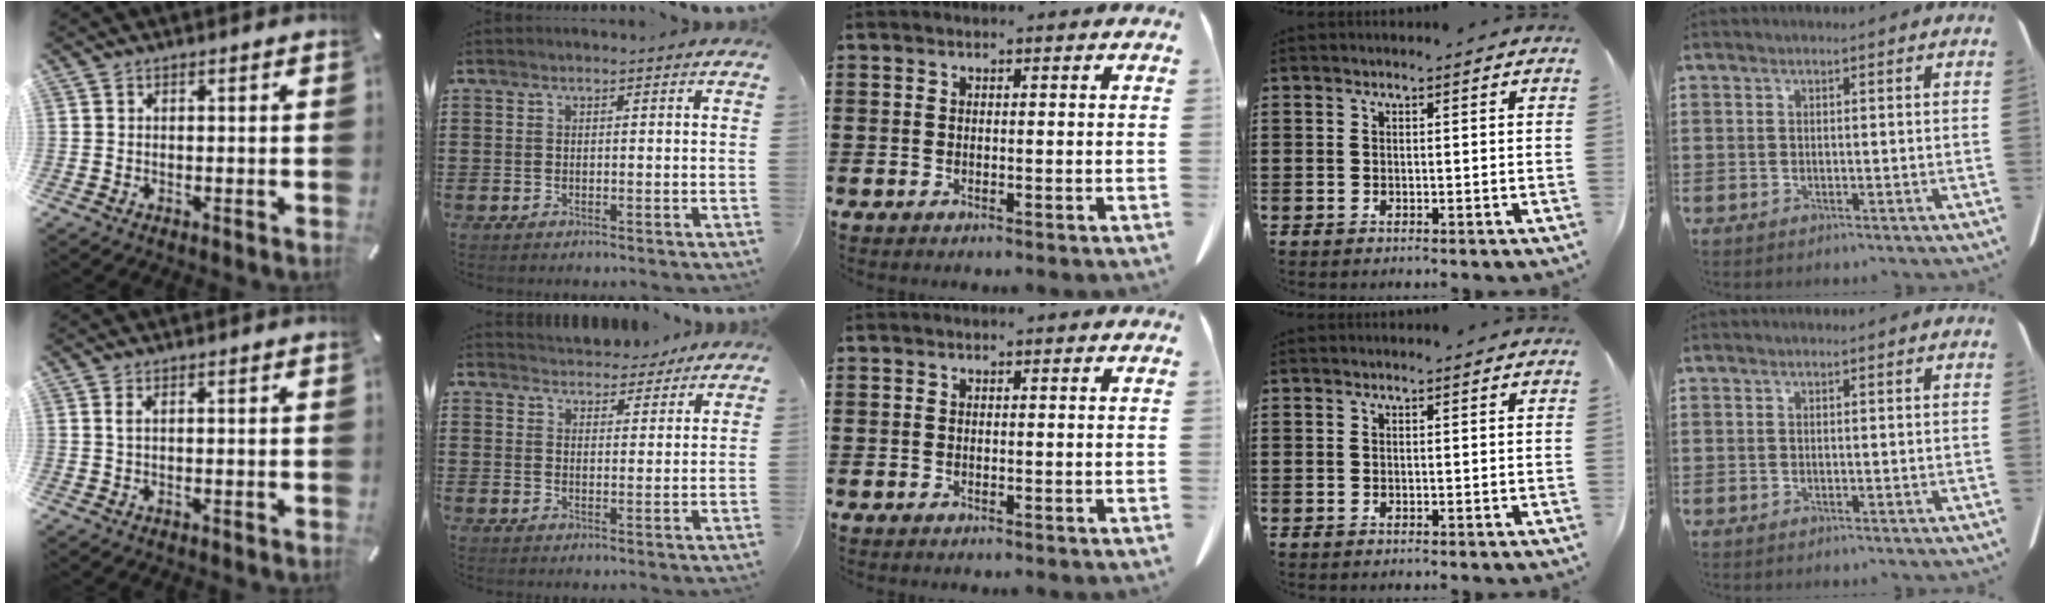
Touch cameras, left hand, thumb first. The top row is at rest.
{"thumb": {"total": 1.4, "force": [0.4, 0.3, 1.3], "torque": [-0.026, 0.000, 0.005]}, "index": {"total": 4.1, "force": [3.9, 1.2, 0.1], "torque": [-0.007, -0.012, 0.073]}}